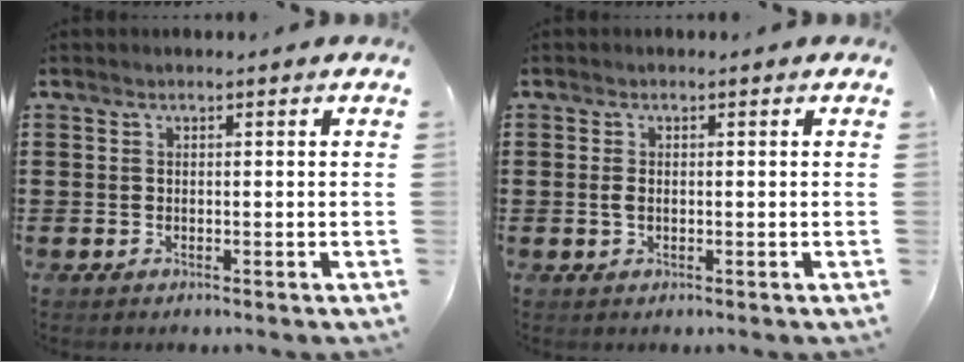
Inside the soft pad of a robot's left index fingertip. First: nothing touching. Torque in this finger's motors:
{"motor_torque": [0.21, 0.16, 0.03, -0.02]}